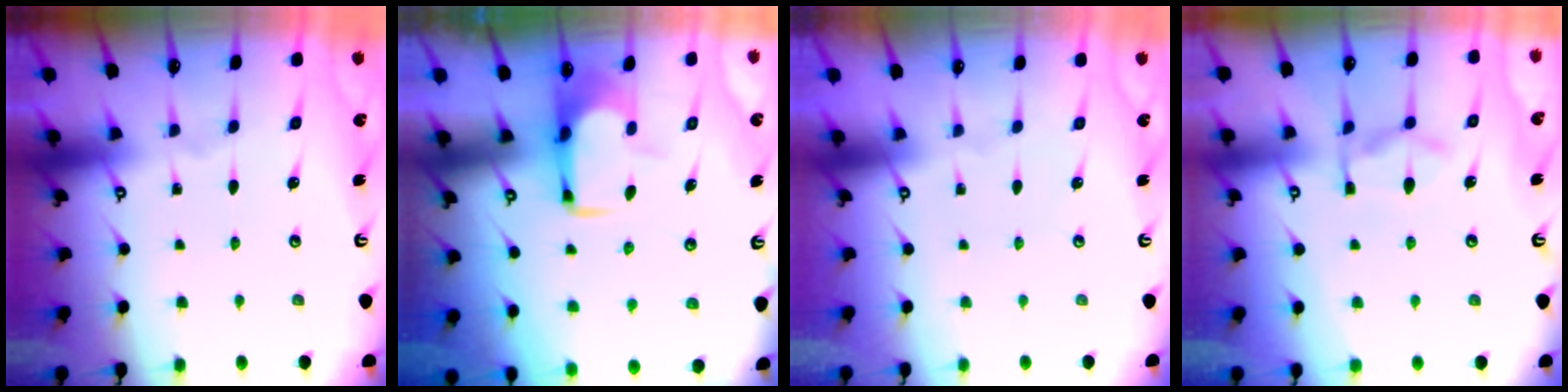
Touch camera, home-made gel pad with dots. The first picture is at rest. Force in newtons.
{"total": 1.8, "press": 1.7, "slide": 0.4}
{"total": 1.5, "press": 1.4, "slide": 0.6}
{"total": 9.3, "press": 9.2, "slide": 1.4}